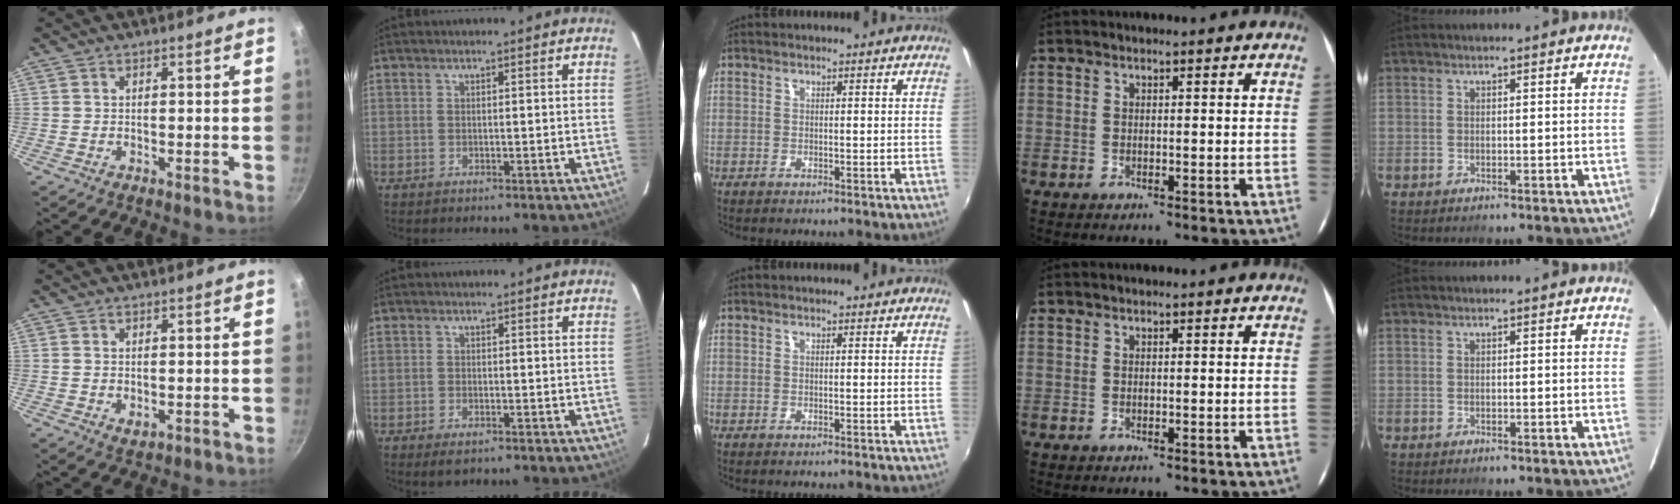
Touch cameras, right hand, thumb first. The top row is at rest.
{"thumb": {"total": 2.3, "force": [0.0, 1.5, 1.7], "torque": [-0.026, -0.006, 0.001]}, "index": {"total": 2.6, "force": [-1.8, 1.2, 1.5], "torque": [-0.035, -0.008, -0.032]}}